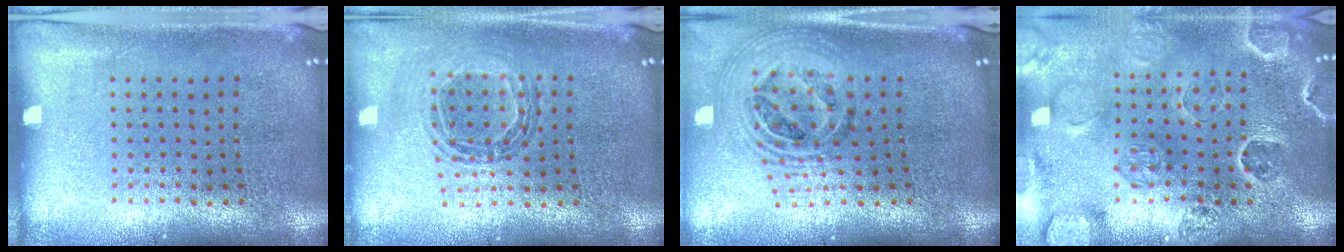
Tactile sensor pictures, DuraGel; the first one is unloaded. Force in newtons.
{"total": 0.9, "press": 0.9, "slide": 0.1}
{"total": 1.7, "press": 1.4, "slide": 0.9}
{"total": 2.6, "press": 2.5, "slide": 0.8}